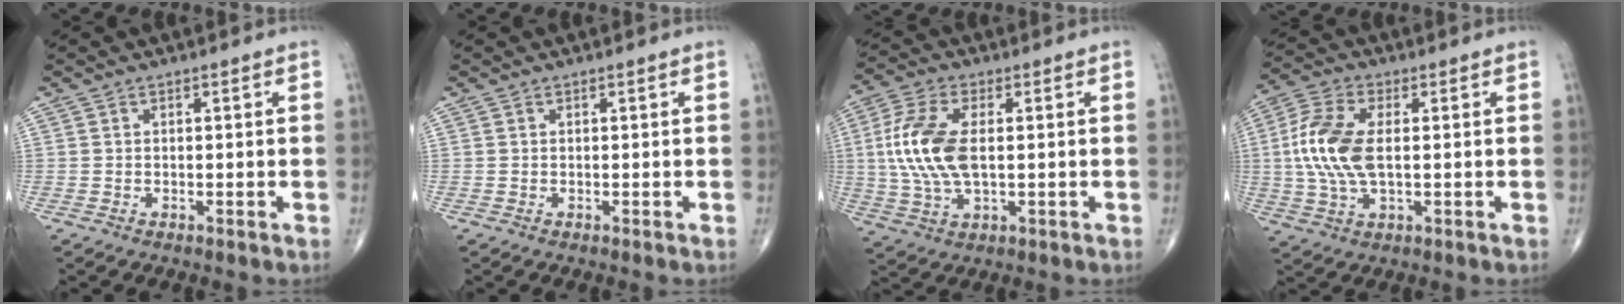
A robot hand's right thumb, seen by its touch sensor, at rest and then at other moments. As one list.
[{"total": 0.0}, {"total": 12.8, "force": [0.9, 6.4, 11.1], "torque": [-0.248, 0.005, 0.018]}, {"total": 11.7, "force": [0.6, 5.9, 10.1], "torque": [-0.232, 0.009, 0.010]}]